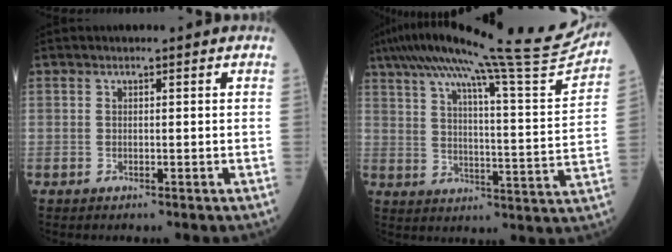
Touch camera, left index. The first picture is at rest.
{"total": 25.5, "force": [22.4, -0.8, 12.2], "torque": [-0.198, -0.042, 0.297]}